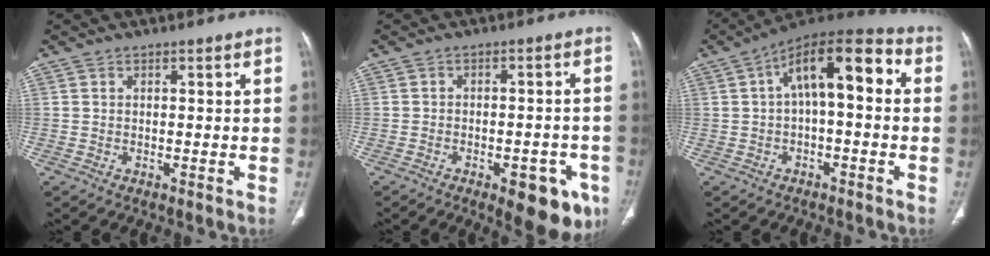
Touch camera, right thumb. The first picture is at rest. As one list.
[{"total": 11.3, "force": [-5.6, 5.0, 8.5], "torque": [-0.074, 0.019, -0.064]}, {"total": 13.6, "force": [1.9, 5.8, 12.1], "torque": [-0.171, 0.044, 0.022]}]